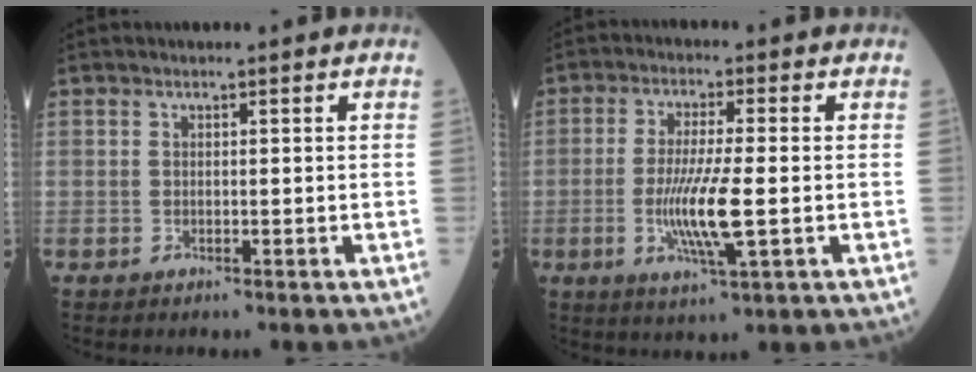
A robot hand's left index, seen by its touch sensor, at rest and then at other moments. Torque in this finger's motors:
{"motor_torque": [0.32, 0.10, 0.29, 0.11]}